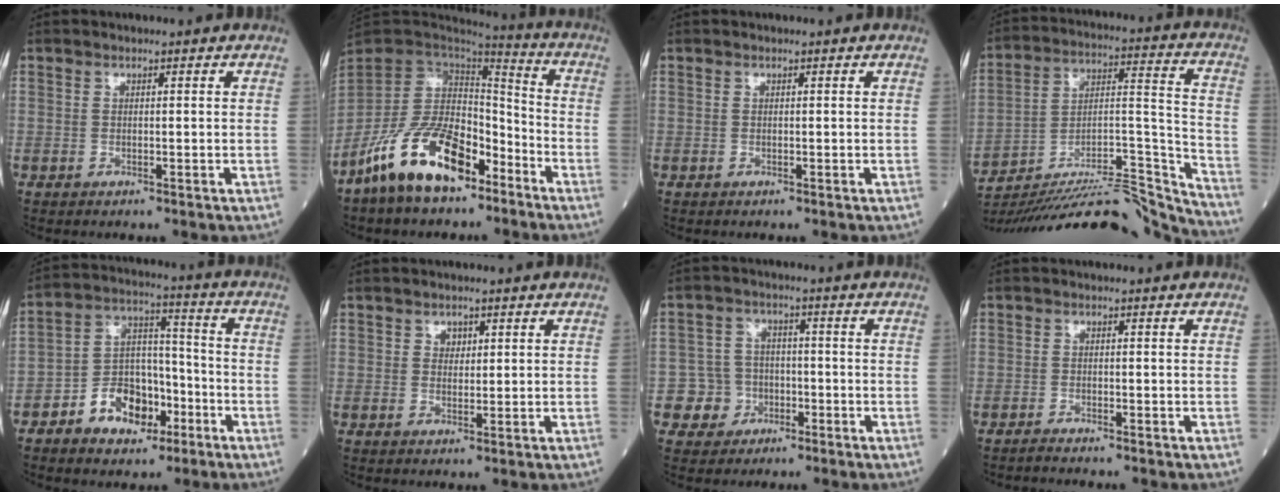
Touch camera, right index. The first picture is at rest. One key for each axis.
{"total": 15.6, "fx": -9.7, "fy": 7.0, "fz": 10.1, "tx": -0.205, "ty": 0.009, "tz": -0.184}
{"total": 0.0}
{"total": 29.1, "fx": -27.4, "fy": 1.4, "fz": 9.6, "tx": -0.135, "ty": -0.003, "tz": -0.416}
{"total": 10.1, "fx": -5.2, "fy": 6.5, "fz": 5.7, "tx": -0.112, "ty": 0.029, "tz": -0.089}
{"total": 1.7, "fx": 0.8, "fy": 1.3, "fz": 0.8, "tx": -0.009, "ty": -0.002, "tz": 0.013}
{"total": 5.2, "fx": -2.1, "fy": 4.7, "fz": 0.0, "tx": 0.008, "ty": 0.018, "tz": -0.034}
{"total": 1.9, "fx": -1.8, "fy": -0.2, "fz": 0.6, "tx": -0.011, "ty": 0.000, "tz": -0.027}